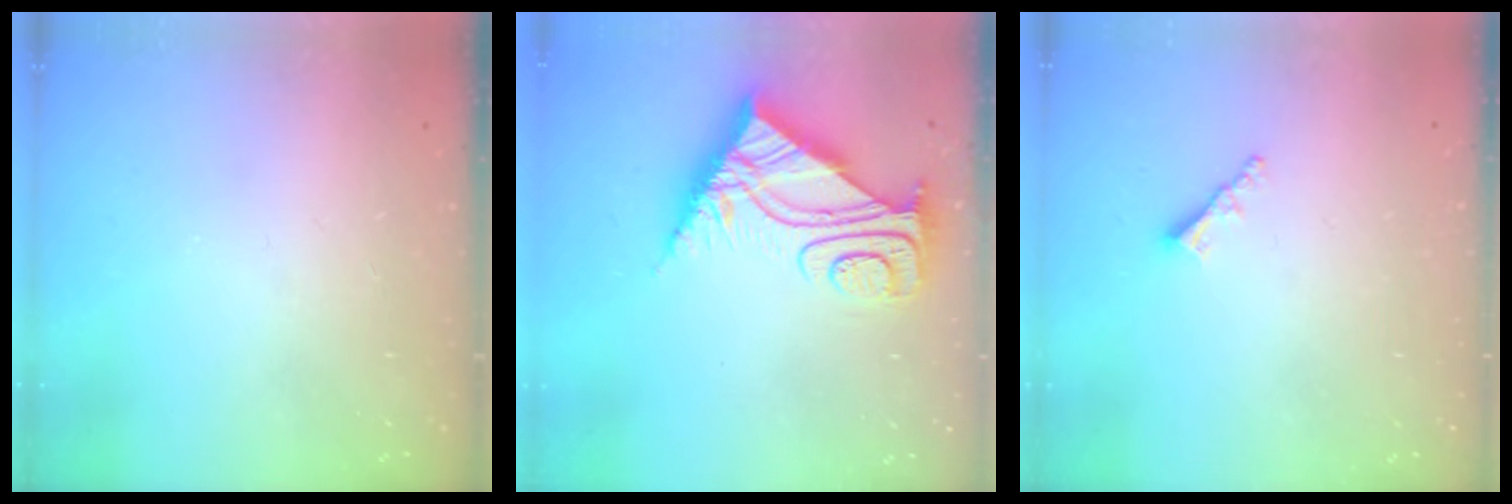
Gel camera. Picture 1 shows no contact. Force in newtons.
{"total": 10.9, "press": 10.8, "slide": 1.0}
{"total": 2.3, "press": 2.3, "slide": 0.3}